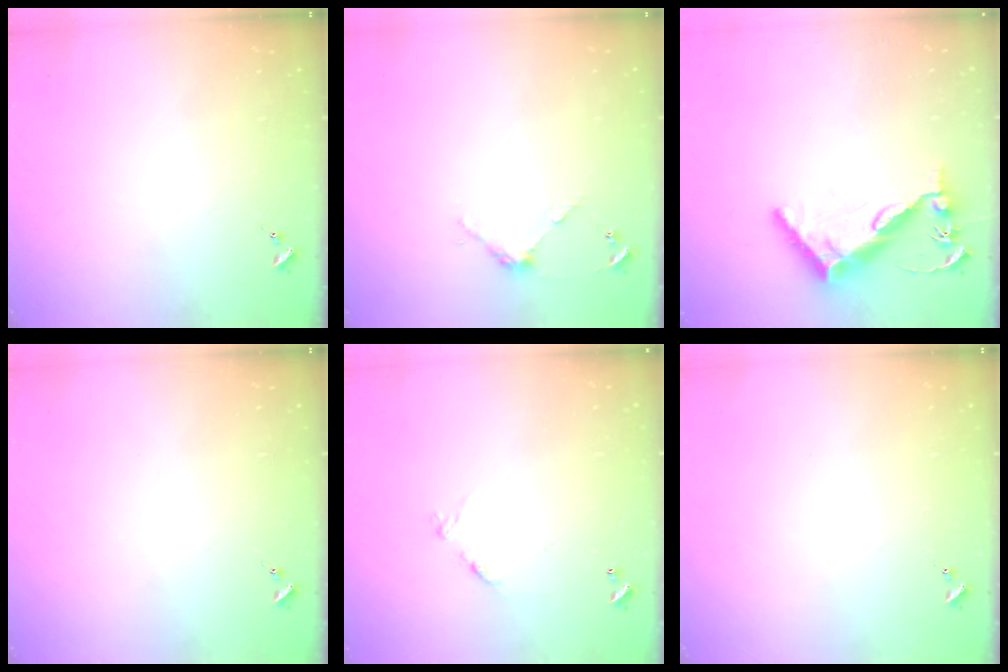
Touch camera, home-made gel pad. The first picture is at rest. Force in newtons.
{"total": 3.7, "press": 3.7, "slide": 0.3}
{"total": 12.8, "press": 12.8, "slide": 0.8}
{"total": 0.0}
{"total": 6.9, "press": 6.8, "slide": 0.6}
{"total": 0.0}